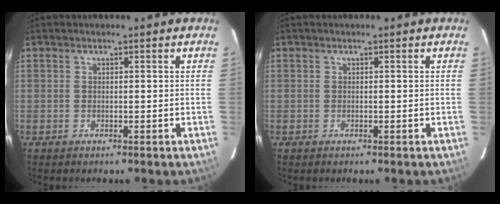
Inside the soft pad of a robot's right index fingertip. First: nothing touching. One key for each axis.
{"total": 0.0}